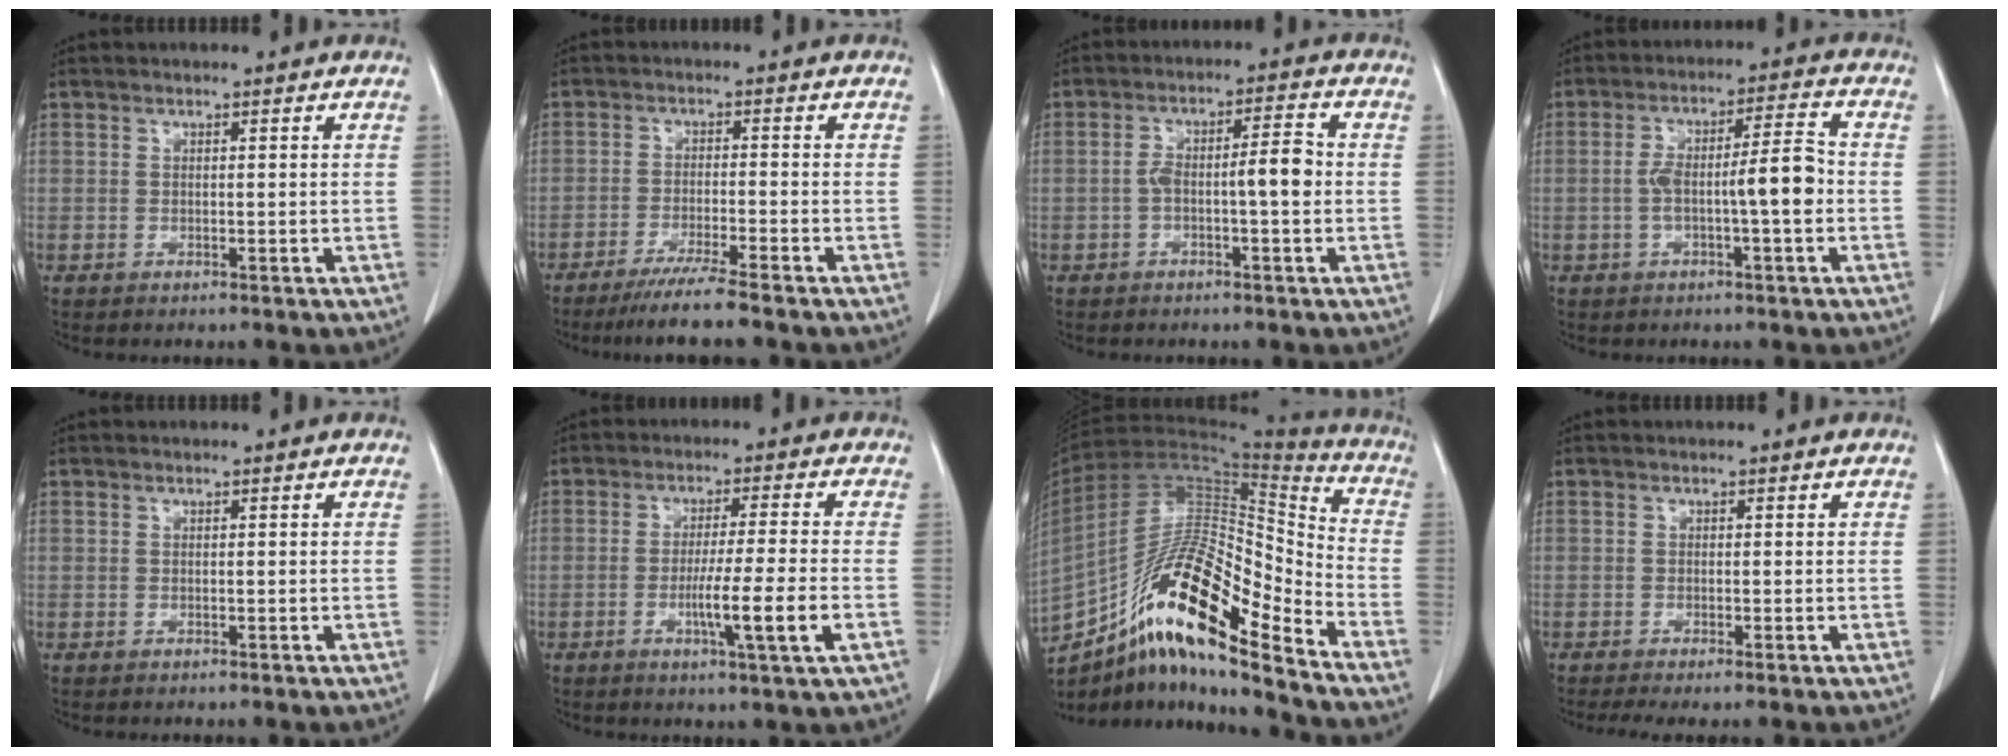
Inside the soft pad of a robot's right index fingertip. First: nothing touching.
{"total": 6.5, "force": [-5.3, -1.0, 3.6], "torque": [-0.056, -0.019, -0.091]}
{"total": 6.0, "force": [-1.0, 1.1, 5.8], "torque": [-0.099, 0.025, -0.016]}
{"total": 8.1, "force": [-1.5, 0.8, 7.9], "torque": [-0.138, 0.022, -0.026]}
{"total": 0.0}
{"total": 8.6, "force": [-2.5, -1.0, 8.1], "torque": [-0.136, -0.018, -0.045]}
{"total": 20.6, "force": [-13.1, 3.4, 15.6], "torque": [-0.288, 0.007, -0.230]}
{"total": 2.2, "force": [-1.4, 0.3, 1.6], "torque": [-0.030, -0.006, -0.027]}